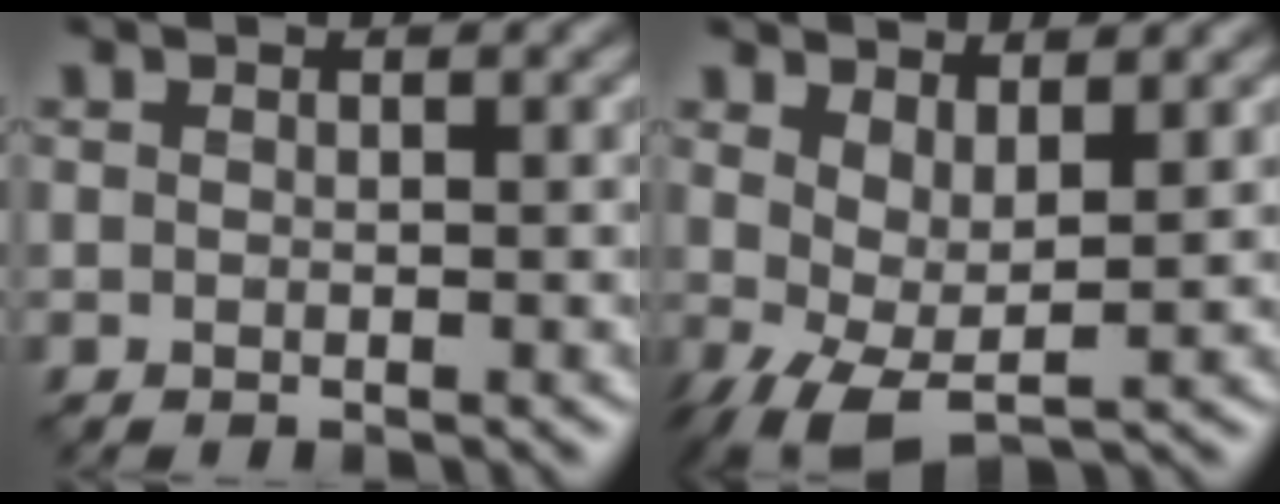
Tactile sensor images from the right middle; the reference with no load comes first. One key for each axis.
{"total": 4.7, "fx": 0.6, "fy": 1.8, "fz": 4.3, "tx": -0.086, "ty": -0.012, "tz": 0.018}